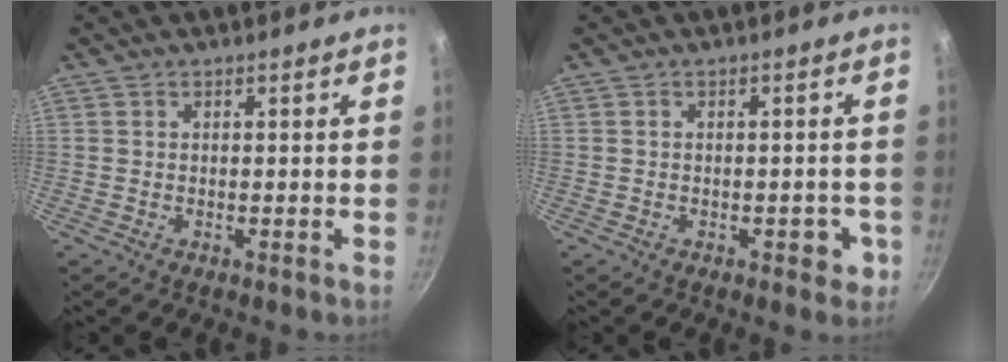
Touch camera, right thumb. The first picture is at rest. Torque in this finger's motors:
{"motor_torque": [0.25, 0.68, -0.33, -0.04, 0.09]}